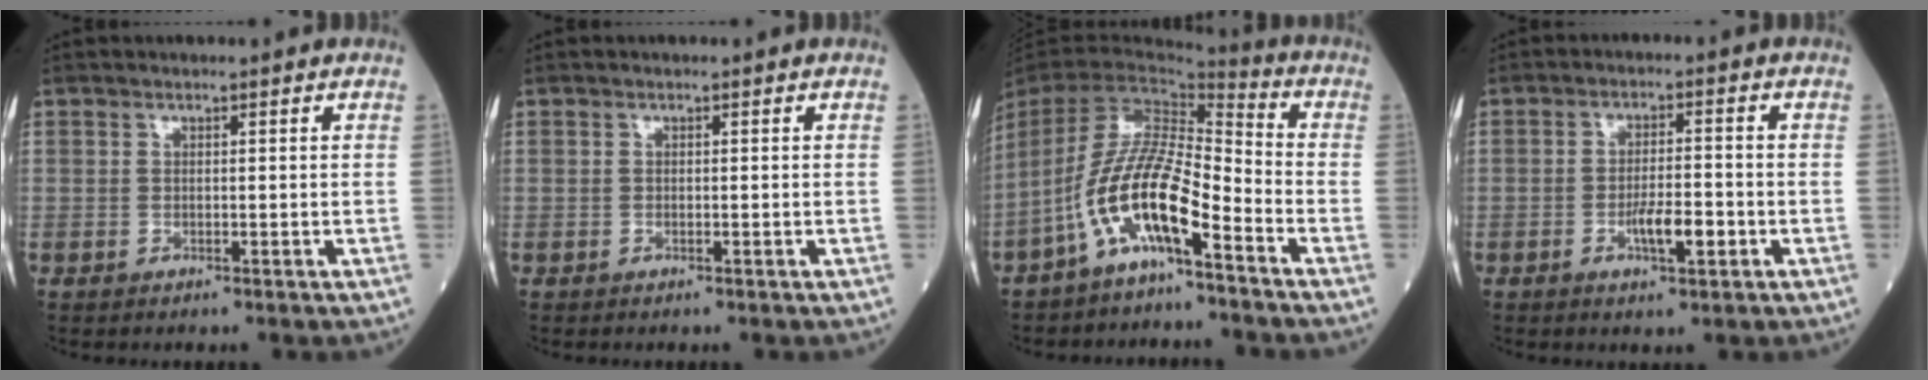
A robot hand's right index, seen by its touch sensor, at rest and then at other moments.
{"total": 0.0}
{"total": 13.3, "force": [-6.9, 2.7, 11.0], "torque": [-0.223, 0.004, -0.133]}
{"total": 5.2, "force": [-1.8, 1.2, 4.7], "torque": [-0.082, -0.001, -0.028]}